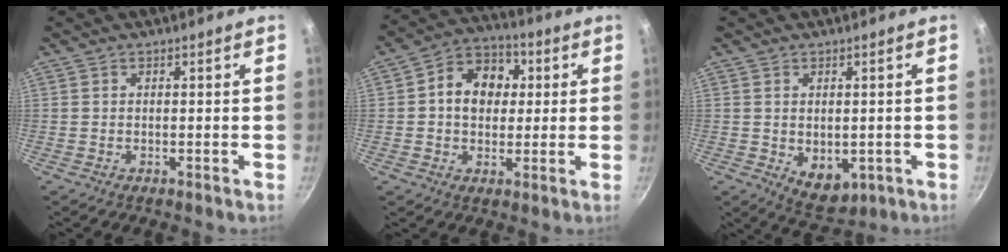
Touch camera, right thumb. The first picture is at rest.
{"total": 11.1, "force": [1.7, 8.7, 6.6], "torque": [-0.064, 0.014, 0.010]}
{"total": 6.4, "force": [-0.9, 4.4, 4.6], "torque": [-0.047, -0.011, 0.003]}